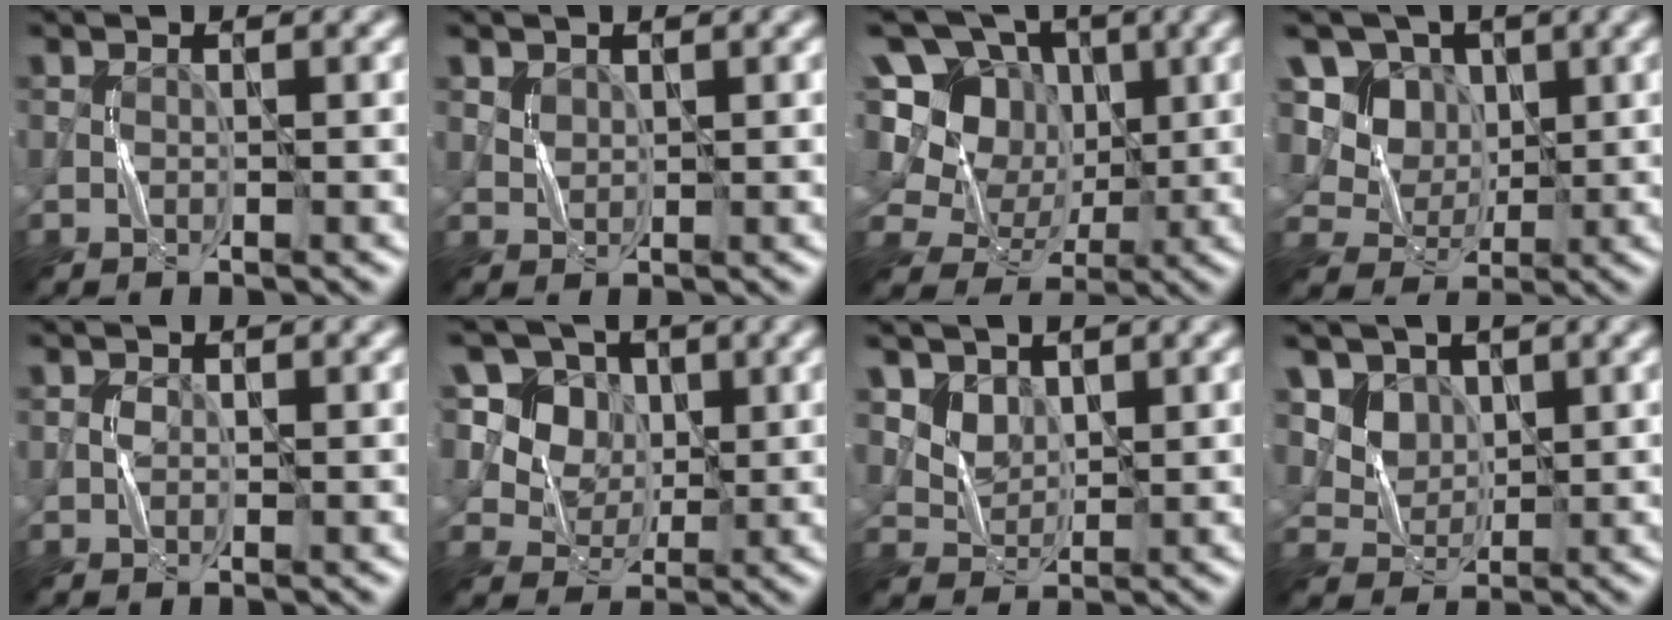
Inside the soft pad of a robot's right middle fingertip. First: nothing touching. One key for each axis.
{"total": 1.1, "fx": 0.7, "fy": 0.8, "fz": 0.3, "tx": -0.010, "ty": 0.001, "tz": 0.020}
{"total": 12.2, "fx": 2.0, "fy": 10.4, "fz": 6.1, "tx": -0.152, "ty": 0.051, "tz": 0.012}
{"total": 8.6, "fx": 3.0, "fy": 7.3, "fz": 3.6, "tx": -0.081, "ty": 0.012, "tz": 0.049}
{"total": 0.7, "fx": 0.1, "fy": 0.6, "fz": 0.4, "tx": -0.007, "ty": 0.001, "tz": 0.001}
{"total": 12.0, "fx": 5.1, "fy": 9.5, "fz": 5.3, "tx": -0.134, "ty": 0.025, "tz": 0.092}
{"total": 3.2, "fx": 1.9, "fy": 2.3, "fz": 1.3, "tx": -0.041, "ty": -0.019, "tz": 0.058}
{"total": 4.9, "fx": 2.7, "fy": 3.6, "fz": 1.9, "tx": -0.065, "ty": -0.017, "tz": 0.076}